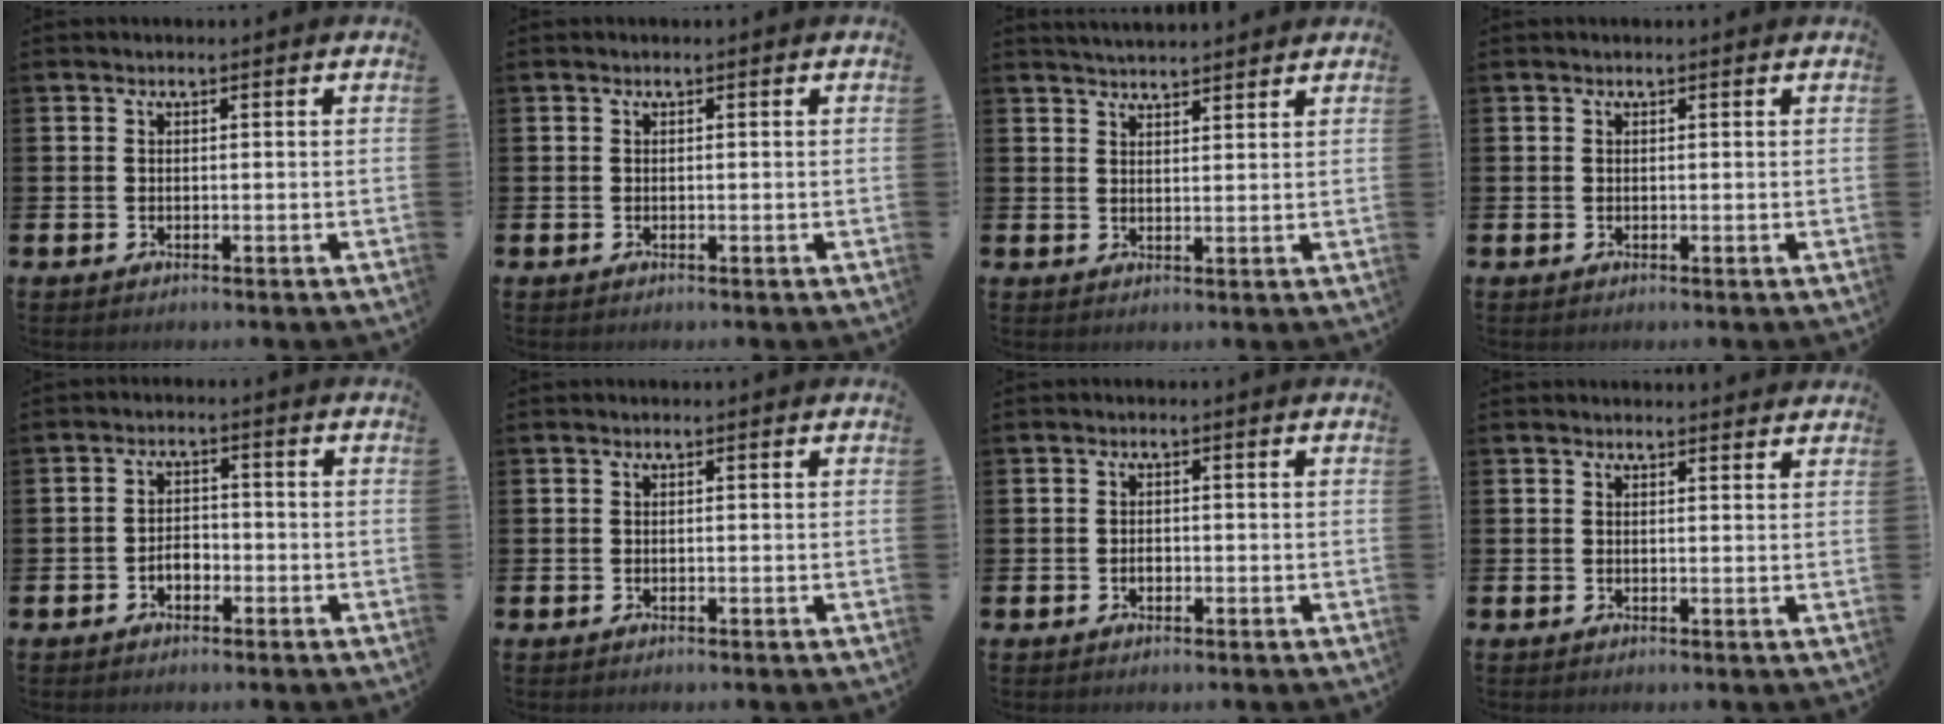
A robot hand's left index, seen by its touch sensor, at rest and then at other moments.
{"total": 0.0}
{"total": 3.4, "force": [3.3, 0.2, 0.0], "torque": [-0.006, -0.015, 0.061]}
{"total": 0.0}
{"total": 2.4, "force": [-1.2, 1.6, 1.3], "torque": [-0.022, 0.003, -0.027]}
{"total": 0.0}
{"total": 1.1, "force": [-0.3, 0.8, 0.7], "torque": [-0.009, 0.001, -0.009]}
{"total": 1.5, "force": [1.5, 0.0, -0.1], "torque": [0.013, -0.012, 0.025]}